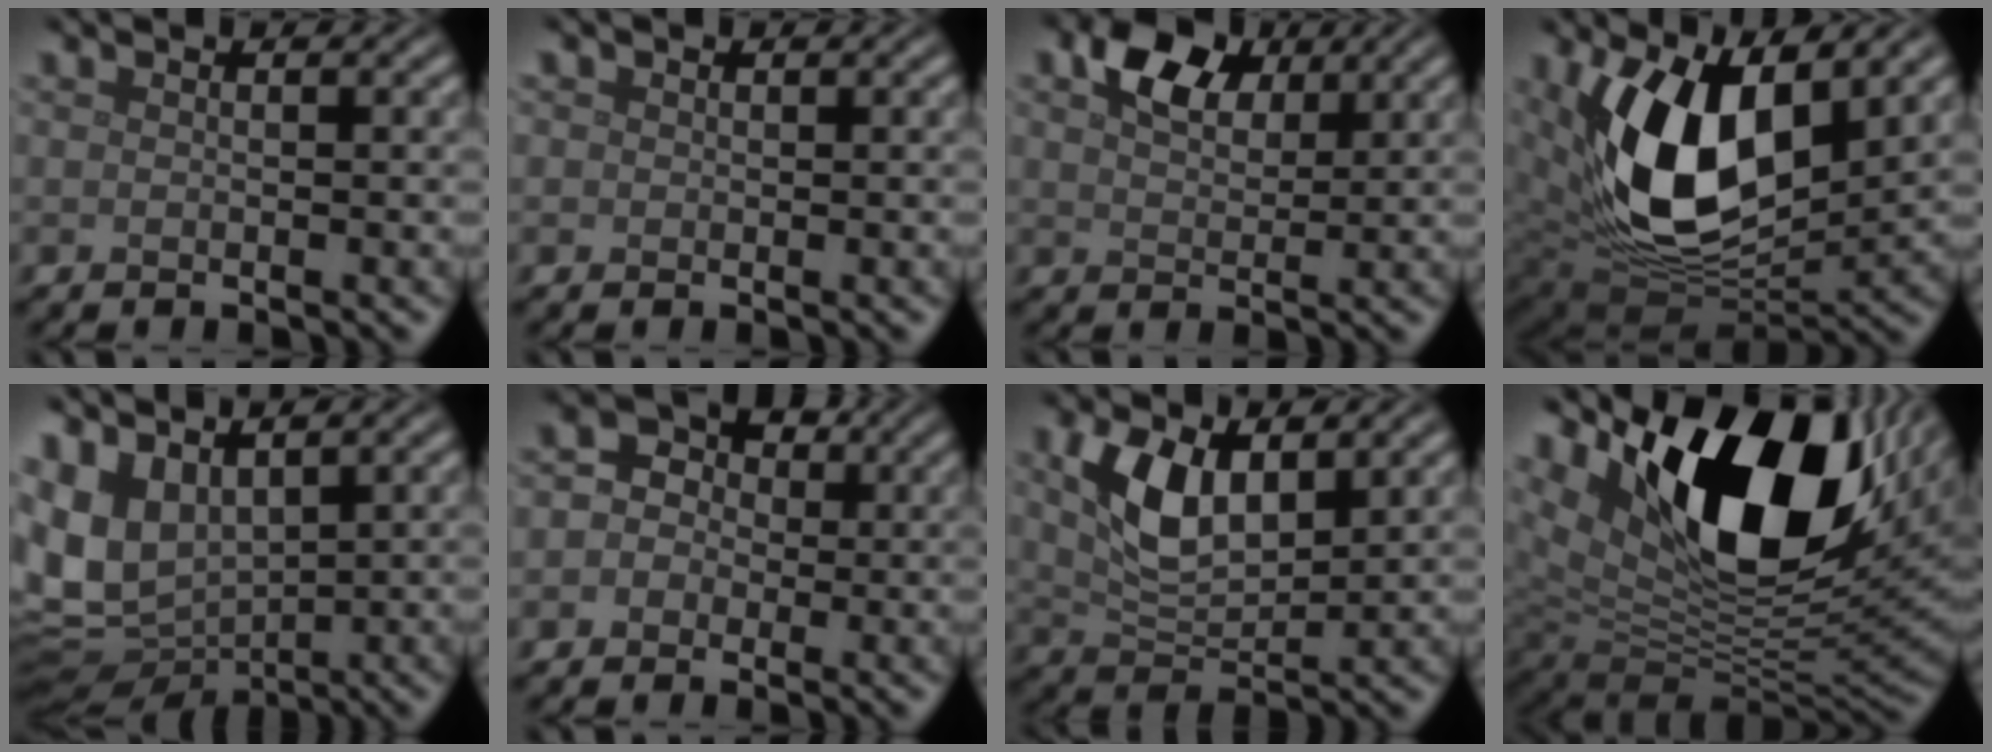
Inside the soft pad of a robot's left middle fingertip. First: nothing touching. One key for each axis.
{"total": 0.6, "fx": 0.2, "fy": 0.6, "fz": 0.1, "tx": 0.003, "ty": 0.002, "tz": -0.001}
{"total": 5.2, "fx": 2.8, "fy": 3.1, "fz": 3.1, "tx": -0.059, "ty": 0.007, "tz": 0.044}
{"total": 12.9, "fx": 3.1, "fy": 7.1, "fz": 10.3, "tx": -0.182, "ty": -0.023, "tz": 0.057}
{"total": 9.3, "fx": 1.7, "fy": 6.5, "fz": 6.4, "tx": -0.132, "ty": -0.013, "tz": 0.061}
{"total": 3.0, "fx": -0.2, "fy": 2.7, "fz": 1.2, "tx": -0.001, "ty": 0.011, "tz": -0.011}
{"total": 6.0, "fx": 2.2, "fy": 3.1, "fz": 4.7, "tx": -0.103, "ty": 0.002, "tz": 0.043}
{"total": 16.4, "fx": 6.1, "fy": 9.3, "fz": 12.1, "tx": -0.200, "ty": 0.006, "tz": 0.108}